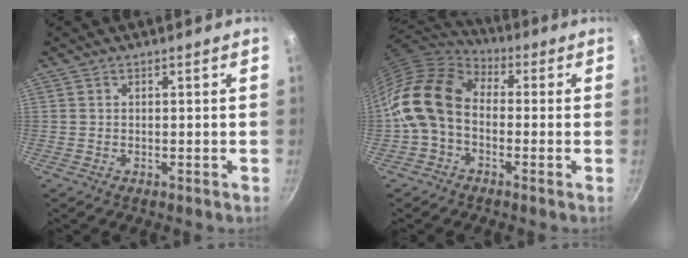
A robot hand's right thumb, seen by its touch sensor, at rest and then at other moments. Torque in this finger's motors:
{"motor_torque": [1.00, 1.30, 1.08, -1.01, 0.23]}